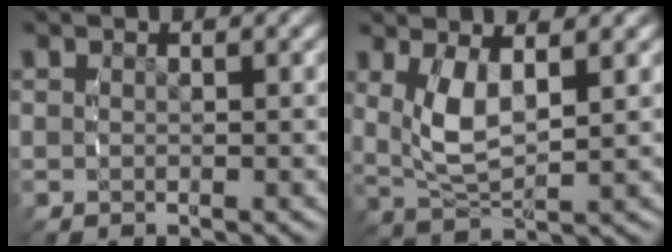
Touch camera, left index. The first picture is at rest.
{"total": 5.0, "force": [0.8, 3.3, 3.6], "torque": [-0.107, -0.019, 0.023]}